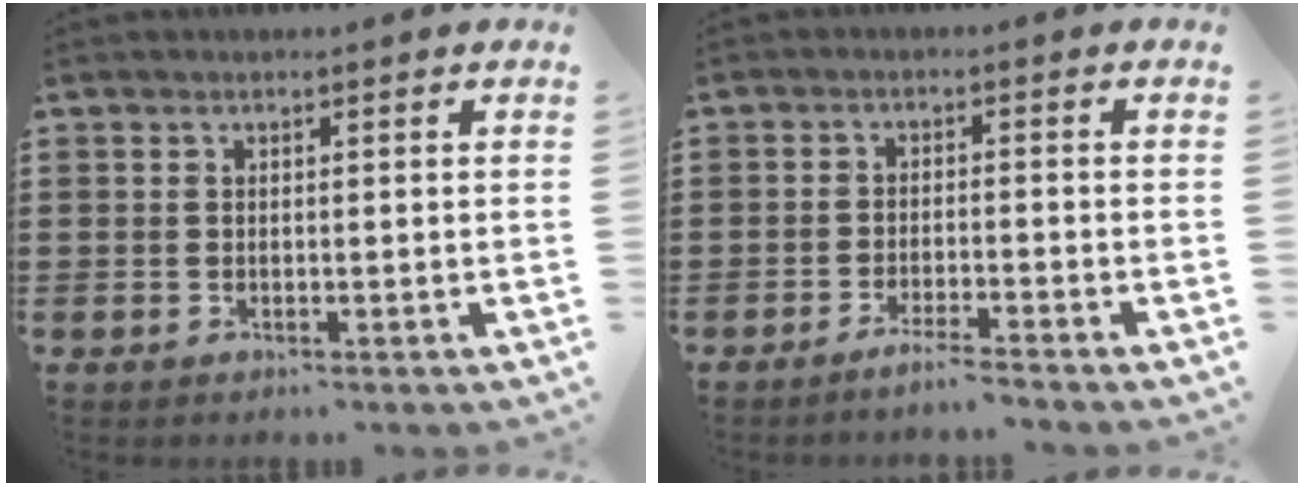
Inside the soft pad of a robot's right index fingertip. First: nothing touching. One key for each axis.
{"total": 2.6, "fx": -2.4, "fy": -0.4, "fz": 1.1, "tx": -0.018, "ty": -0.001, "tz": -0.045}